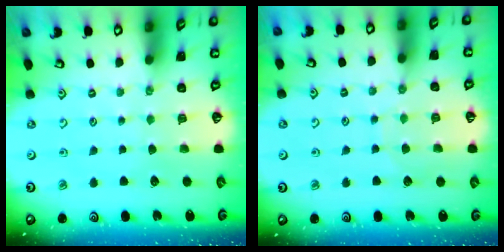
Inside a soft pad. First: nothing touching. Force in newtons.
{"total": 6.3, "press": 6.3, "slide": 0.6}